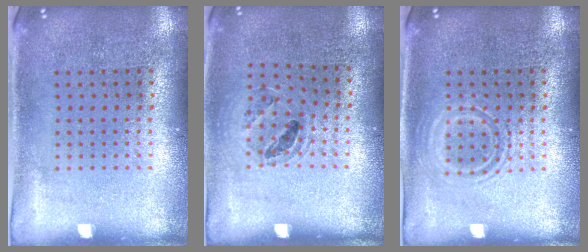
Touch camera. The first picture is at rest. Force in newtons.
{"total": 0.9, "press": 0.9, "slide": 0.1}
{"total": 1.1, "press": 1.0, "slide": 0.2}